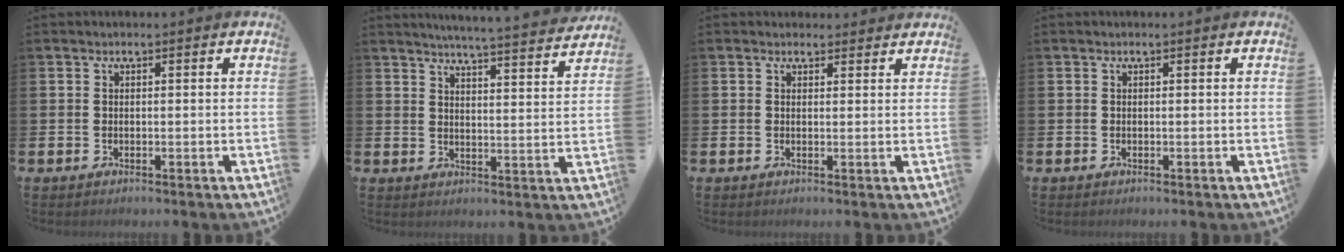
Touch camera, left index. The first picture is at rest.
{"total": 5.5, "force": [5.4, -0.6, 0.8], "torque": [-0.018, -0.045, 0.090]}
{"total": 1.5, "force": [1.4, 0.7, 0.0], "torque": [0.016, -0.004, 0.021]}
{"total": 0.0}